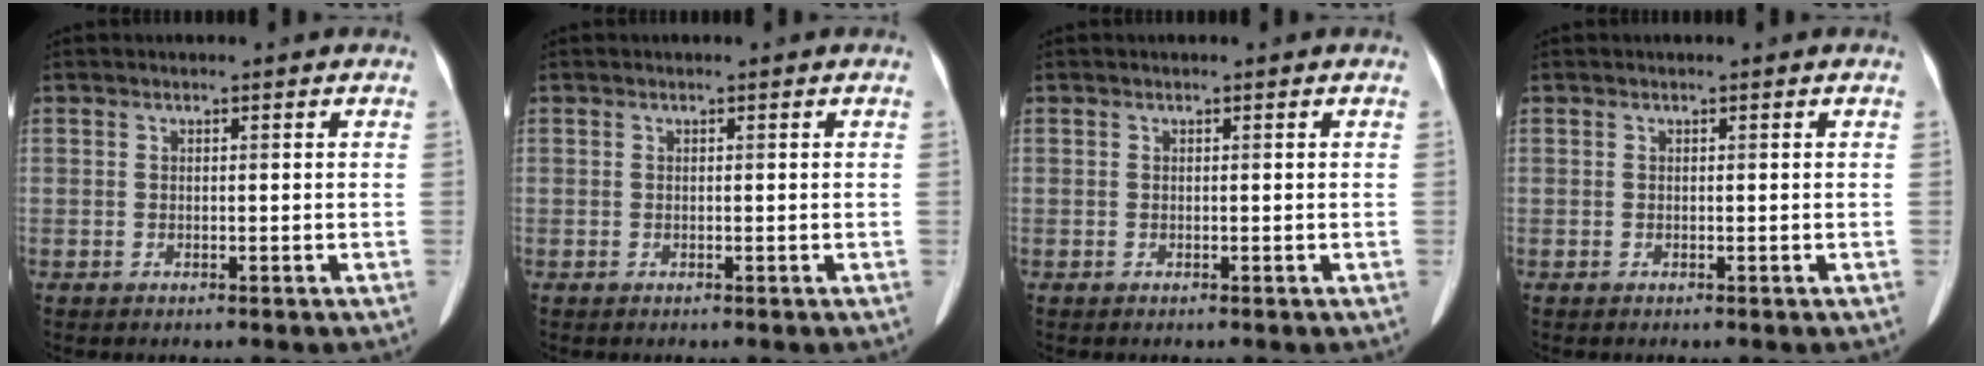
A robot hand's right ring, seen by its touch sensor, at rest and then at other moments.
{"total": 0.0}
{"total": 0.0}
{"total": 0.0}